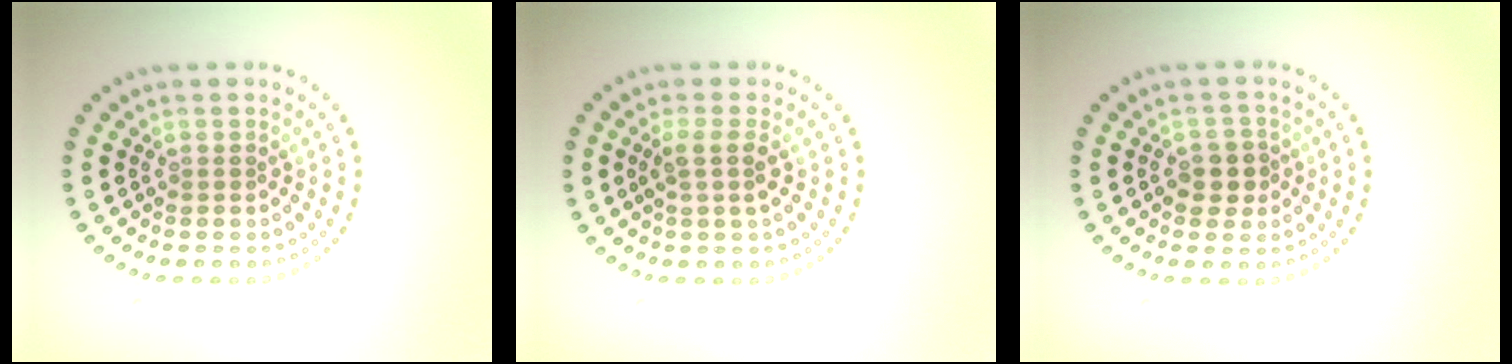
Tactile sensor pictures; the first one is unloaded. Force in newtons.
{"total": 1.9, "press": 1.5, "slide": 1.1}
{"total": 2.3, "press": 2.1, "slide": 0.8}